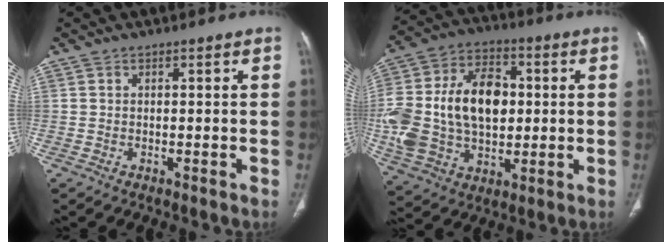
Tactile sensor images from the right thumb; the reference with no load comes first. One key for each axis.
{"total": 24.2, "fx": 0.9, "fy": 16.2, "fz": 17.9, "tx": -0.372, "ty": 0.016, "tz": 0.030}